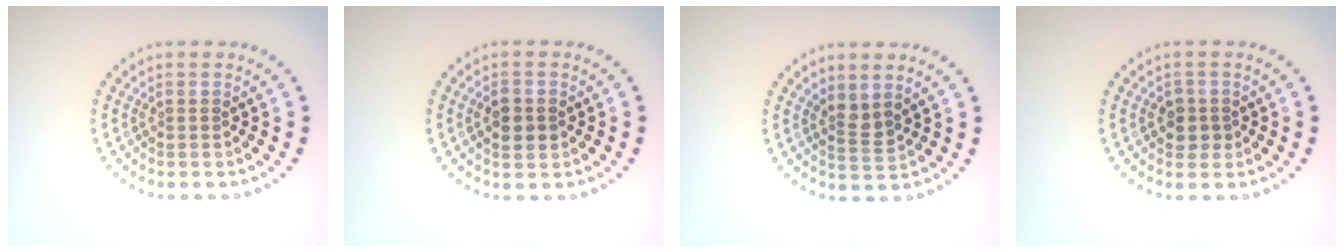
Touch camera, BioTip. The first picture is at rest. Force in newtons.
{"total": 2.7, "press": 2.7, "slide": 0.2}
{"total": 1.8, "press": 1.3, "slide": 1.2}
{"total": 1.7, "press": 1.6, "slide": 0.5}